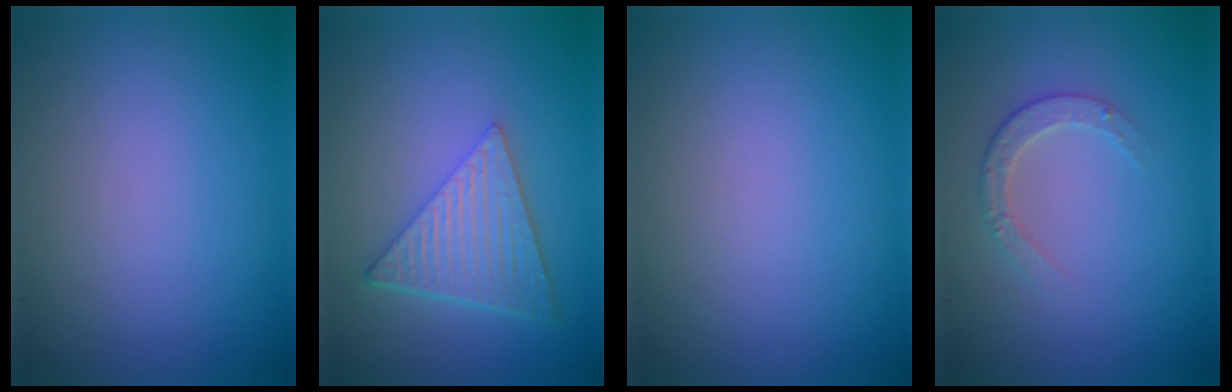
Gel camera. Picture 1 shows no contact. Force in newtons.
{"total": 6.5, "press": 4.5, "slide": 4.7}
{"total": 0.0}
{"total": 2.1, "press": 2.1, "slide": 0.3}